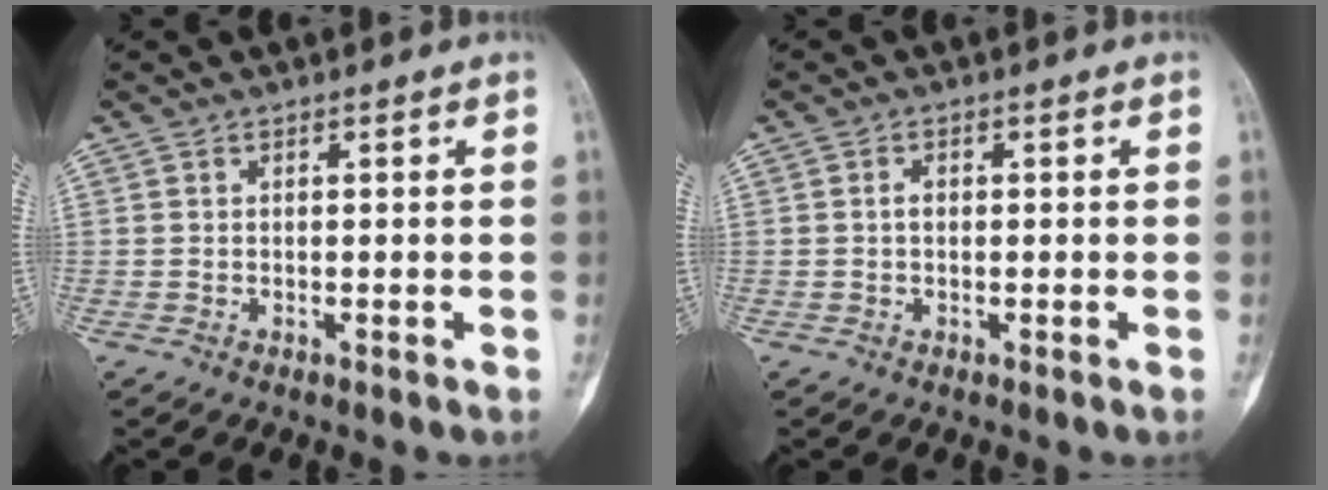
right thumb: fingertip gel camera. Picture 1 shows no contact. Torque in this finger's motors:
{"motor_torque": [-0.14, -0.01, 0.08, -0.05, -0.01]}